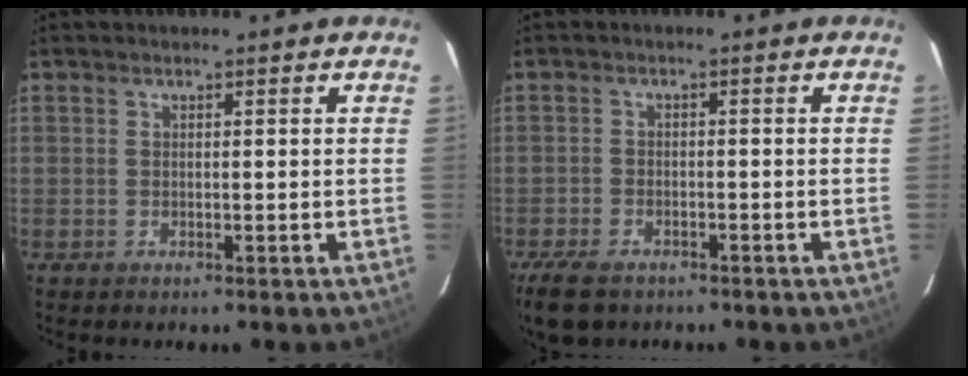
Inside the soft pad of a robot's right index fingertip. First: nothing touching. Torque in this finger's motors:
{"motor_torque": [-0.04, -0.07, -0.25, -0.02]}